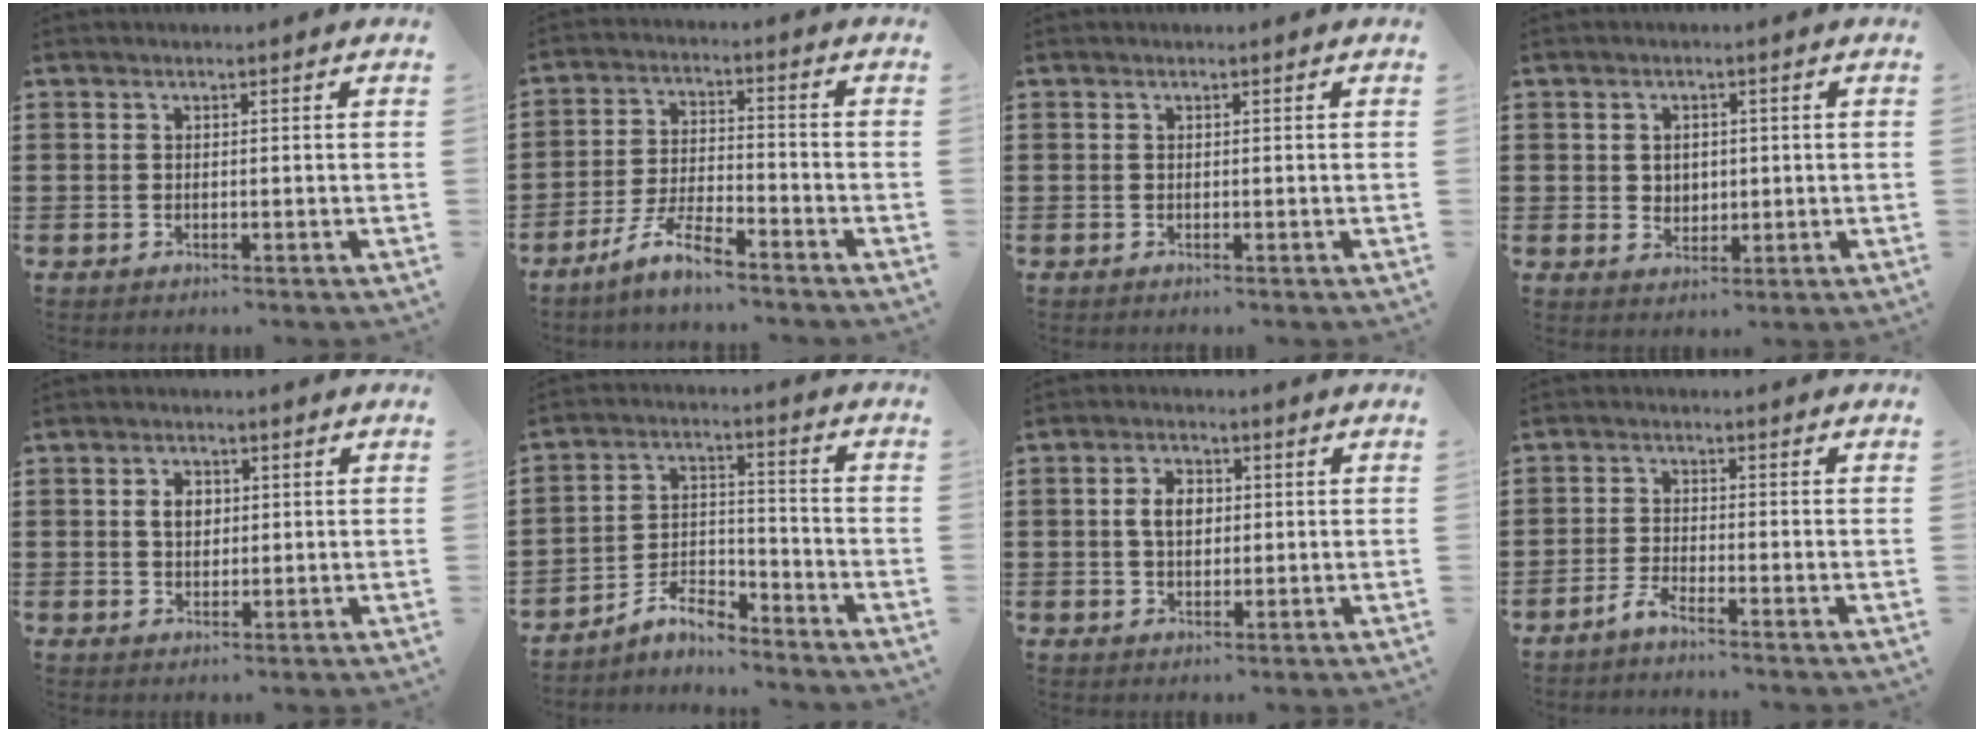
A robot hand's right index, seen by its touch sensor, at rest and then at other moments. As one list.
[{"total": 6.5, "force": [-5.4, 0.9, 3.6], "torque": [-0.086, -0.003, -0.106]}, {"total": 0.0}, {"total": 2.3, "force": [0.6, 2.1, 0.8], "torque": [-0.015, 0.006, 0.006]}, {"total": 2.9, "force": [0.5, 2.1, 1.9], "torque": [-0.043, 0.011, 0.008]}, {"total": 6.3, "force": [-5.6, 1.7, 2.4], "torque": [-0.053, 0.005, -0.110]}, {"total": 4.1, "force": [0.4, 2.7, 3.1], "torque": [-0.059, 0.009, 0.002]}, {"total": 2.1, "force": [-1.9, -0.1, 0.8], "torque": [-0.023, 0.000, -0.039]}]